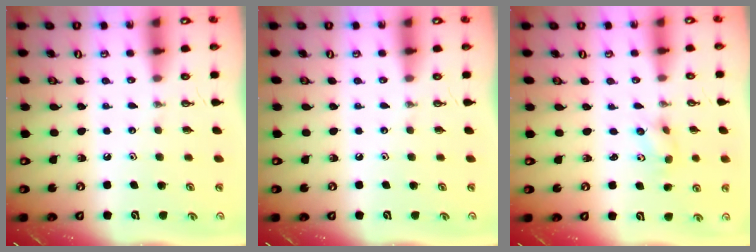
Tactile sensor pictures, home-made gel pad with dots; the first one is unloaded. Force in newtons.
{"total": 0.0}
{"total": 3.4, "press": 3.2, "slide": 1.1}